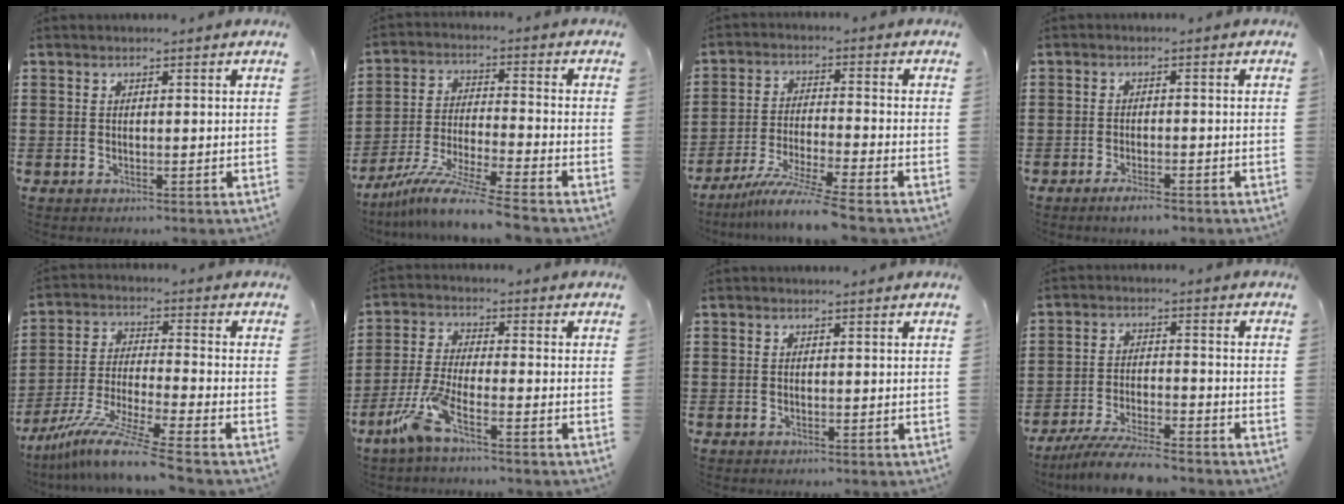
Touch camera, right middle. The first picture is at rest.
{"total": 9.2, "force": [-7.8, -0.3, 4.8], "torque": [-0.093, -0.007, -0.154]}
{"total": 7.1, "force": [-6.0, -0.6, 3.9], "torque": [-0.078, -0.020, -0.115]}
{"total": 2.1, "force": [-1.6, 0.2, 1.3], "torque": [-0.023, 0.001, -0.030]}
{"total": 9.7, "force": [-8.0, -0.3, 5.6], "torque": [-0.108, -0.006, -0.159]}
{"total": 6.7, "force": [-4.2, 0.9, 5.1], "torque": [-0.131, -0.014, -0.085]}
{"total": 0.0}
{"total": 6.5, "force": [-5.9, 0.3, 2.7], "torque": [-0.060, -0.009, -0.113]}